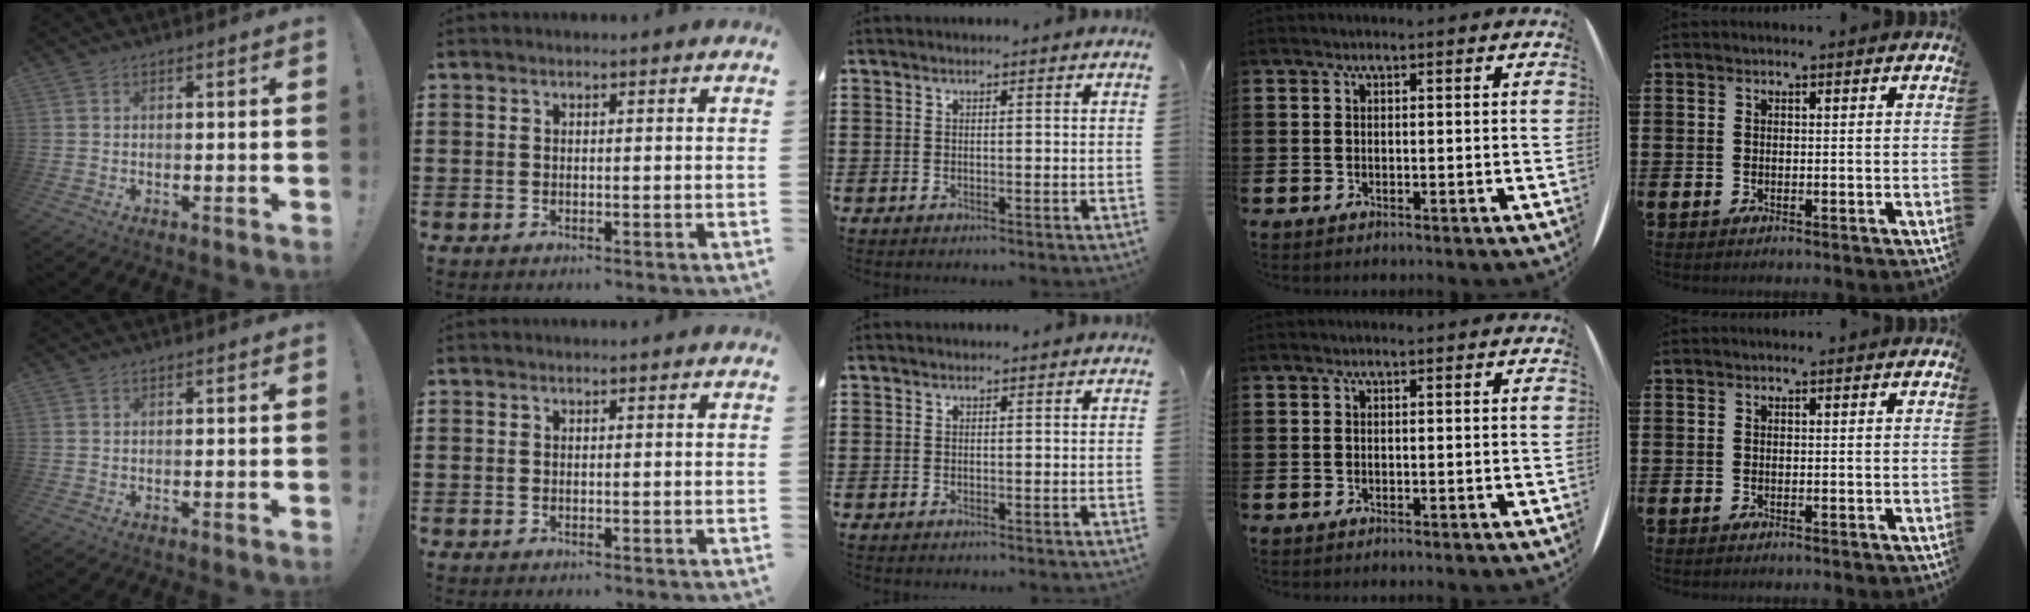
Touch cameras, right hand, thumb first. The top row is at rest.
{}